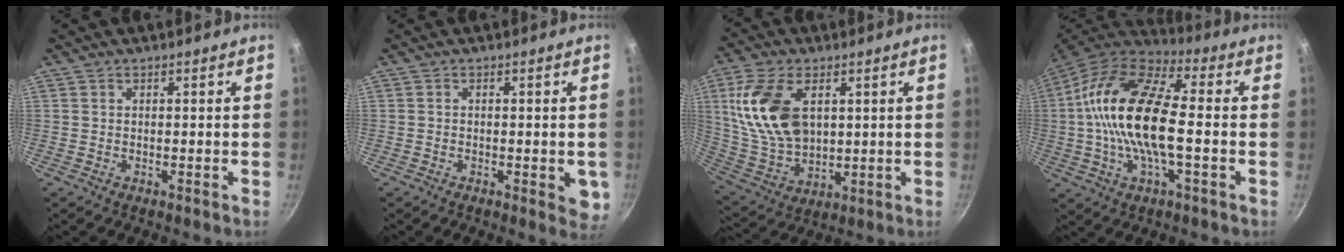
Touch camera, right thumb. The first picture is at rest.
{"total": 4.2, "force": [-1.0, 1.9, 3.7], "torque": [-0.036, -0.006, -0.014]}
{"total": 17.2, "force": [4.5, 10.5, 12.9], "torque": [-0.233, -0.016, 0.102]}
{"total": 19.7, "force": [-0.6, 8.2, 18.0], "torque": [-0.338, 0.032, -0.029]}